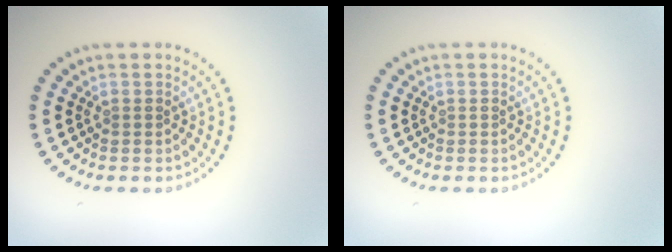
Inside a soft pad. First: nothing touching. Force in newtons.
{"total": 0.0}